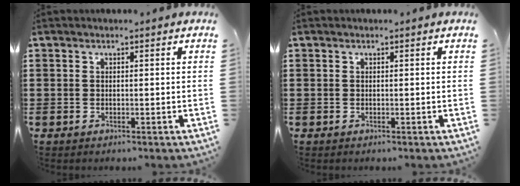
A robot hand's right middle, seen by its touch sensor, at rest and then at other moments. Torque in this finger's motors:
{"motor_torque": [0.00, 0.00, 0.00, 0.00]}